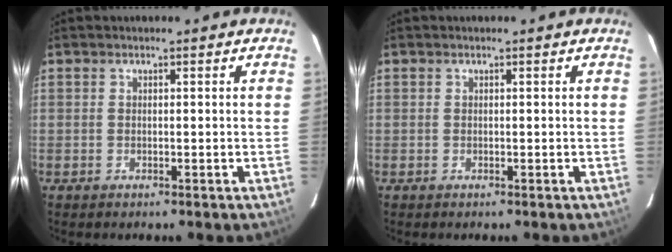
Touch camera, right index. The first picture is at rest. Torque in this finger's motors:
{"motor_torque": [0.00, 0.00, 0.00, 0.00]}